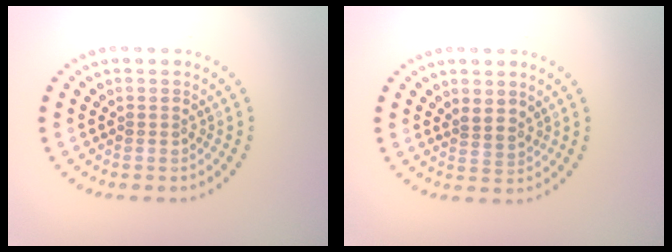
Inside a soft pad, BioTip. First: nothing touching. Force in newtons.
{"total": 1.5, "press": 1.3, "slide": 0.7}